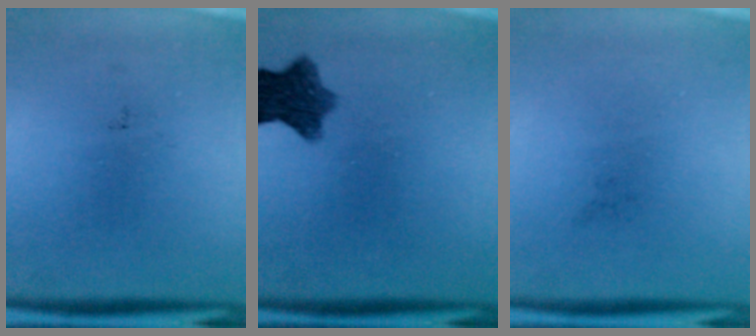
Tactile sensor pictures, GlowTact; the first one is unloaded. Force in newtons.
{"total": 8.2}
{"total": 0.0}